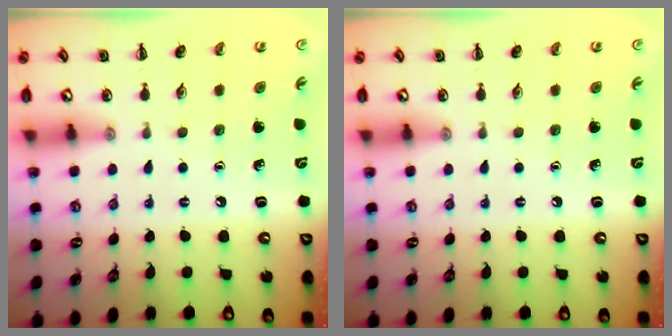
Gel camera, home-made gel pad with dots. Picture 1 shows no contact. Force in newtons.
{"total": 0.0}